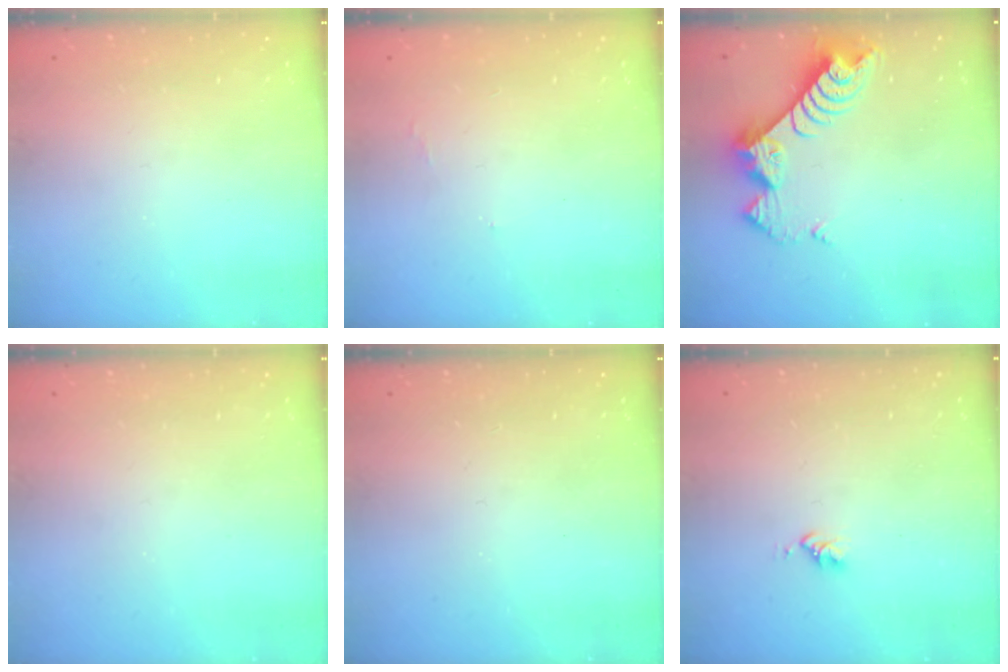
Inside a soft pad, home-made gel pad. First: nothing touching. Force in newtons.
{"total": 3.7, "press": 3.7, "slide": 0.4}
{"total": 9.4, "press": 9.4, "slide": 0.7}
{"total": 0.0}
{"total": 0.0}
{"total": 2.6, "press": 2.6, "slide": 0.4}